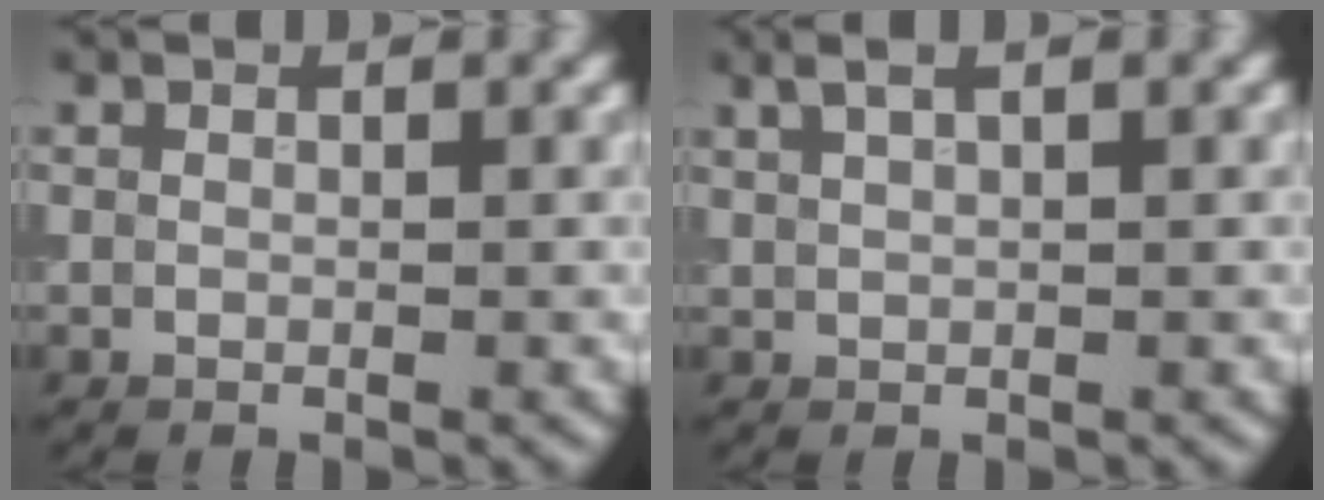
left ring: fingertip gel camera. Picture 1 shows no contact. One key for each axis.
{"total": 2.8, "fx": 1.7, "fy": 0.9, "fz": 2.0, "tx": -0.028, "ty": 0.004, "tz": 0.025}